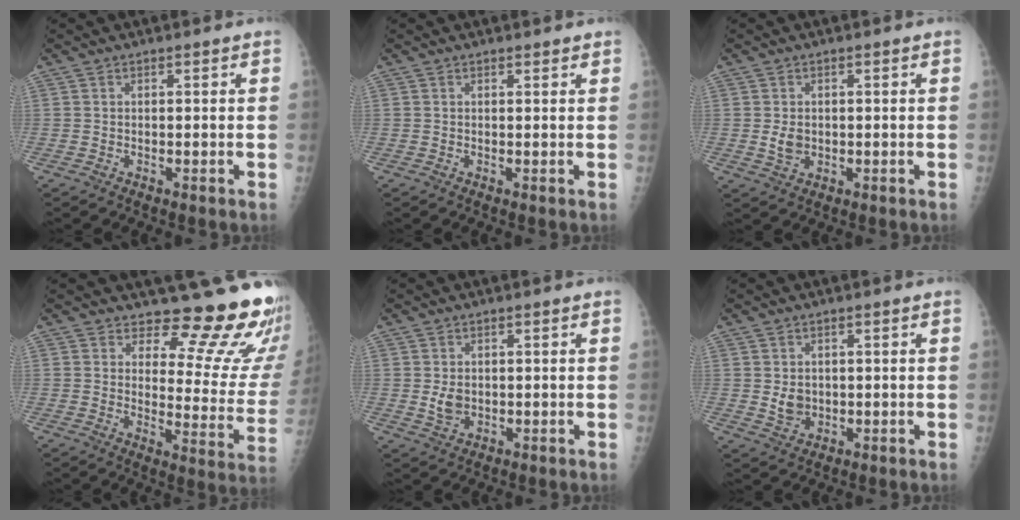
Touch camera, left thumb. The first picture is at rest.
{"total": 0.8, "force": [0.7, 0.3, 0.4], "torque": [-0.005, -0.003, 0.008]}
{"total": 3.5, "force": [0.0, 2.9, 2.0], "torque": [-0.022, -0.002, 0.008]}
{"total": 16.0, "force": [13.7, 4.7, 6.7], "torque": [-0.036, -0.142, 0.156]}
{"total": 3.3, "force": [0.1, 2.5, 2.2], "torque": [-0.032, -0.005, 0.008]}
{"total": 3.8, "force": [0.2, 3.1, 2.2], "torque": [-0.023, -0.005, 0.013]}